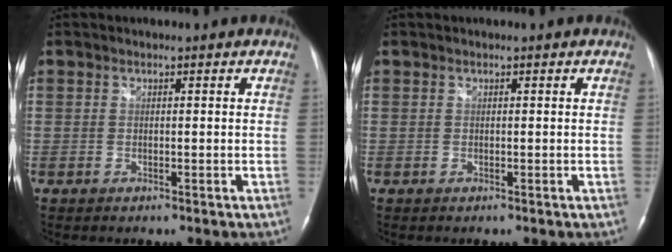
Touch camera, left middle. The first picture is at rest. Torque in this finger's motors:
{"motor_torque": [0.10, -0.19, 0.09, 0.02]}